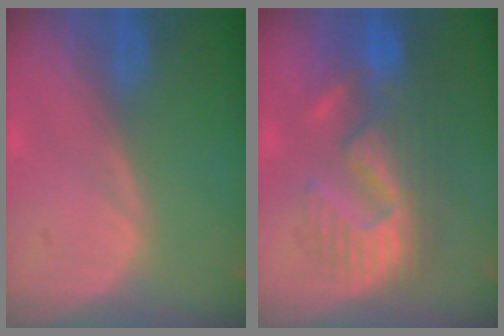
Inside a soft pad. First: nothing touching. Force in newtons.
{"total": 10.9, "press": 9.8, "slide": 4.9}